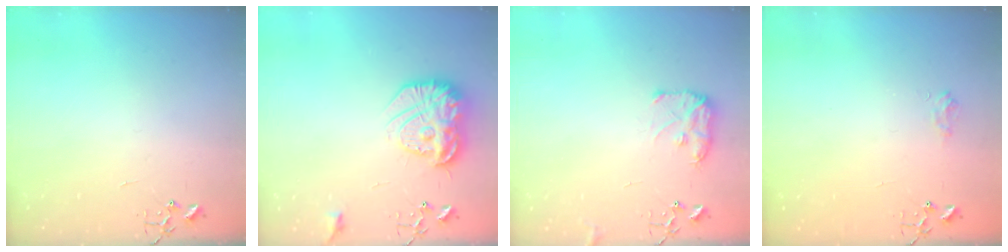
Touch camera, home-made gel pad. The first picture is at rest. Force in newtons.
{"total": 17.6, "press": 17.6, "slide": 1.3}
{"total": 8.9, "press": 8.8, "slide": 0.6}
{"total": 6.3, "press": 6.3, "slide": 0.8}